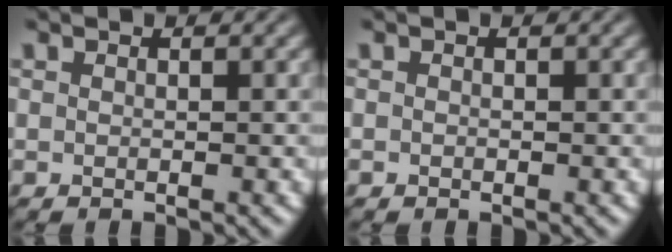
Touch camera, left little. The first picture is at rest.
{"total": 0.0}